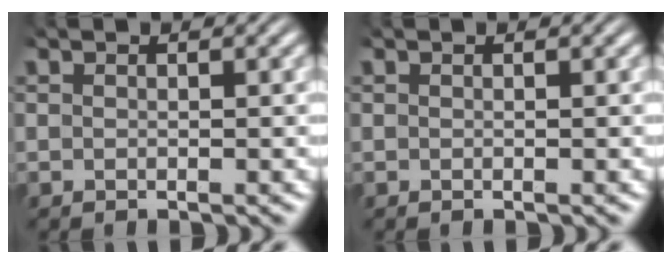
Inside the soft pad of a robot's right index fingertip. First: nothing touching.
{"total": 0.0}